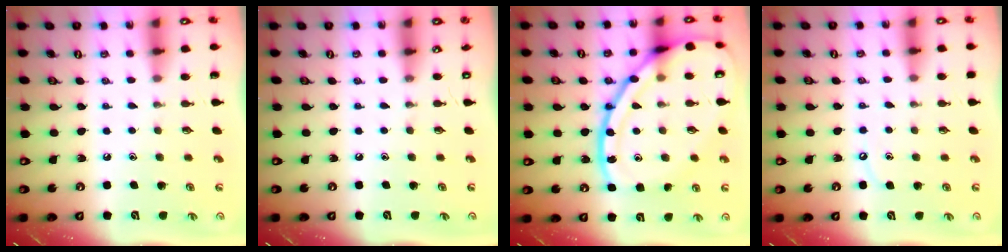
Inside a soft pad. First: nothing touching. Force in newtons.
{"total": 0.0}
{"total": 22.5, "press": 22.4, "slide": 2.1}
{"total": 3.7, "press": 3.7, "slide": 0.5}